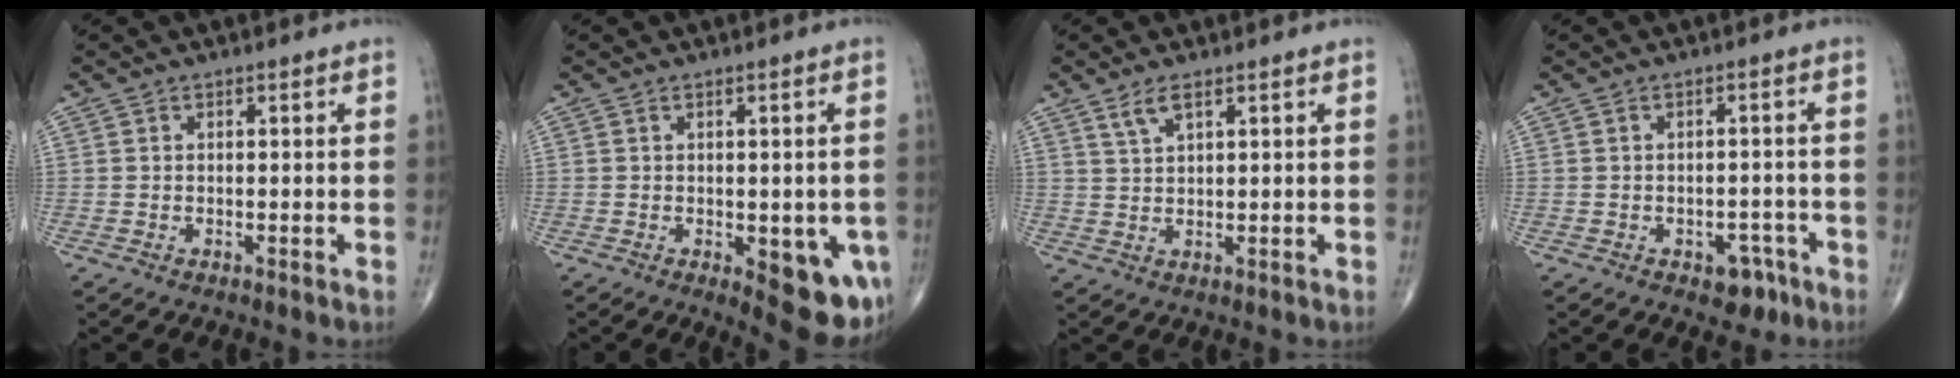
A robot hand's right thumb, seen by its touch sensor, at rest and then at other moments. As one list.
[{"total": 11.2, "force": [-3.5, 4.7, 9.6], "torque": [-0.089, -0.007, -0.033]}, {"total": 3.2, "force": [2.1, 1.0, 2.3], "torque": [-0.046, -0.002, 0.045]}, {"total": 4.4, "force": [-2.5, 2.8, 2.3], "torque": [-0.006, 0.018, -0.029]}]